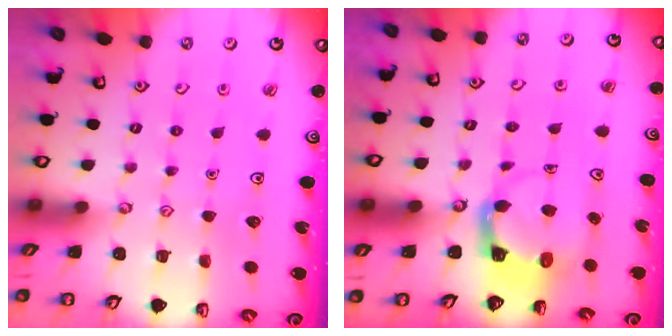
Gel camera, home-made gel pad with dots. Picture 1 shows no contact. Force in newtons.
{"total": 3.9, "press": 3.9, "slide": 0.4}